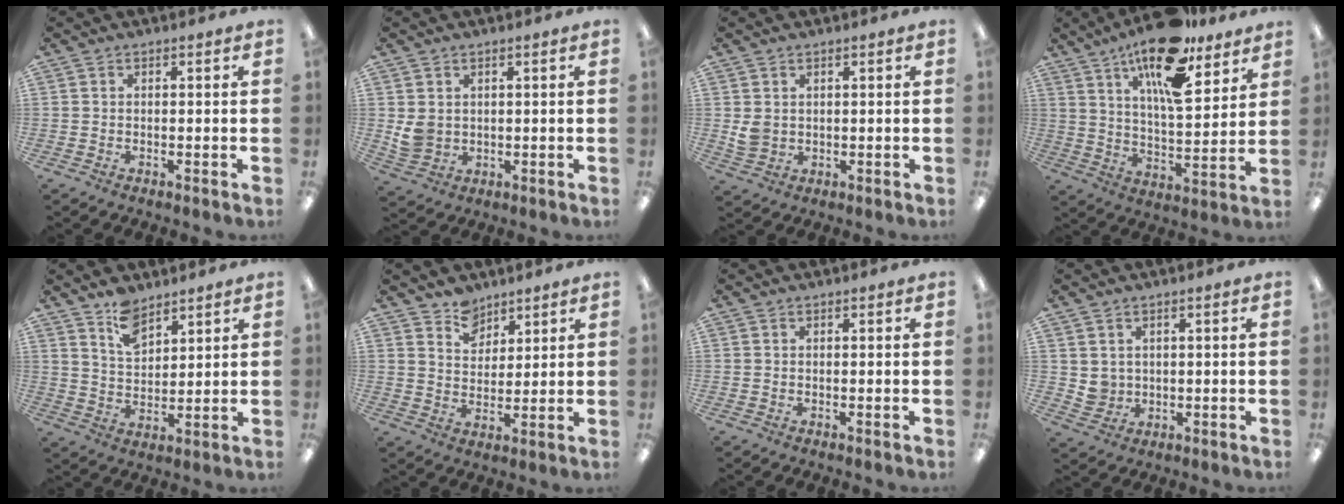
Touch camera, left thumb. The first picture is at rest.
{"total": 4.6, "force": [1.5, 3.9, 2.0], "torque": [-0.040, -0.001, 0.031]}
{"total": 3.7, "force": [1.2, 3.0, 1.7], "torque": [-0.024, -0.001, 0.025]}
{"total": 18.9, "force": [12.5, 6.6, 12.5], "torque": [-0.205, -0.066, 0.207]}
{"total": 8.1, "force": [6.1, 4.1, 3.3], "torque": [-0.051, -0.034, 0.110]}
{"total": 7.2, "force": [5.7, 4.3, 0.9], "torque": [-0.011, -0.036, 0.107]}
{"total": 0.0}
{"total": 3.5, "force": [2.0, 2.9, 0.3], "torque": [-0.016, -0.006, 0.040]}